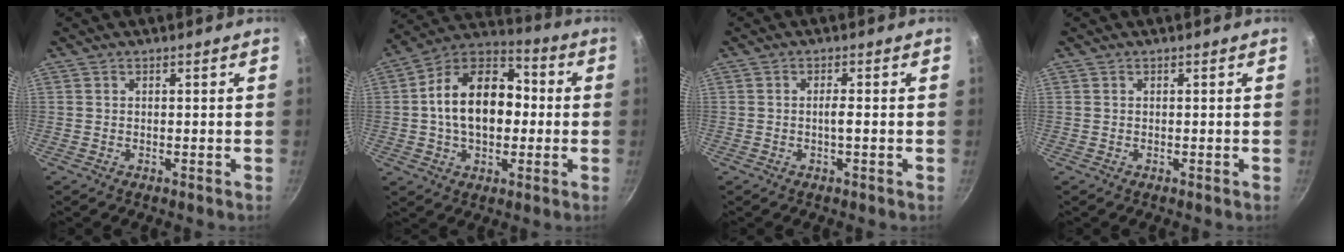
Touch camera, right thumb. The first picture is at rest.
{"total": 18.2, "force": [0.2, 12.2, 13.5], "torque": [-0.191, 0.039, -0.014]}
{"total": 1.7, "force": [-0.4, 0.1, 1.7], "torque": [-0.037, 0.005, -0.007]}
{"total": 0.0}